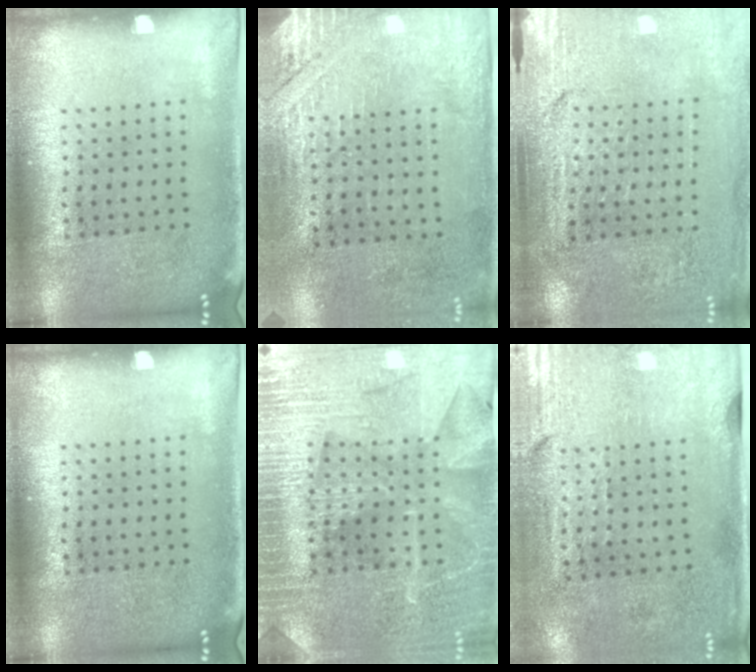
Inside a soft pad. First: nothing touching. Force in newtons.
{"total": 2.7, "press": 2.4, "slide": 1.3}
{"total": 3.1, "press": 3.0, "slide": 0.3}
{"total": 0.0}
{"total": 3.6, "press": 3.5, "slide": 0.9}
{"total": 3.0, "press": 2.5, "slide": 1.6}